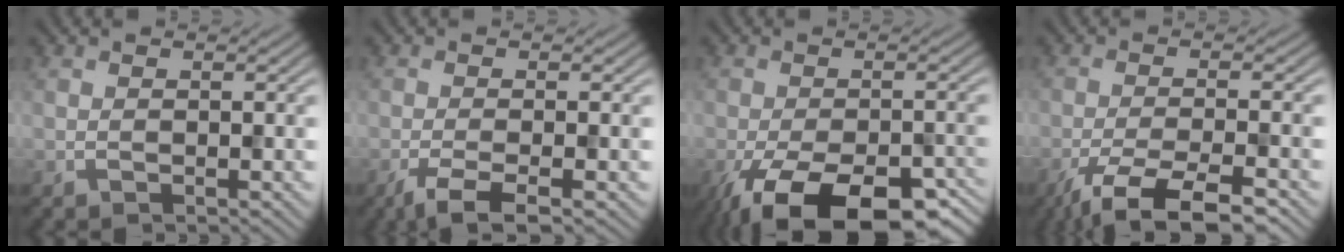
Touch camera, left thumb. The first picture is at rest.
{"total": 3.5, "force": [-2.1, 0.5, 2.8], "torque": [-0.048, 0.002, -0.049]}
{"total": 14.9, "force": [-9.7, 6.2, 9.5], "torque": [-0.166, -0.049, -0.128]}
{"total": 7.9, "force": [-5.5, 1.6, 5.5], "torque": [-0.088, -0.001, -0.101]}